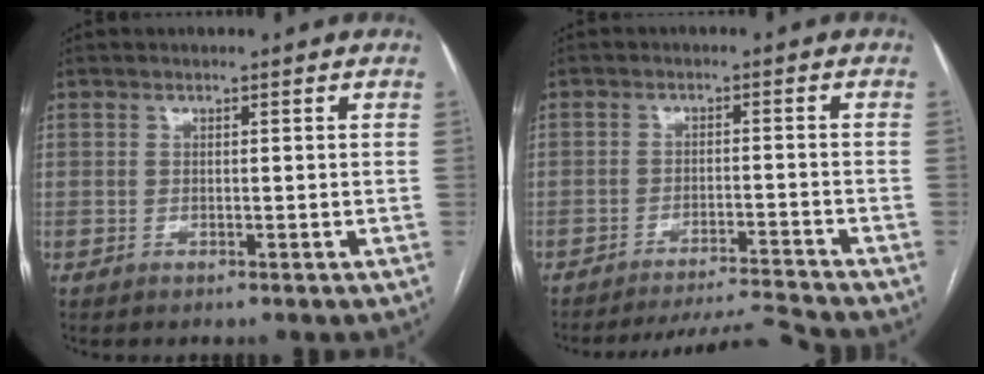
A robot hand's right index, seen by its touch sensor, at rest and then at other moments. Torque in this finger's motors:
{"motor_torque": [-0.33, -0.60, 0.14, 0.03]}